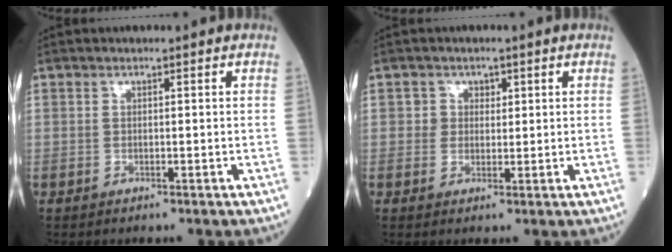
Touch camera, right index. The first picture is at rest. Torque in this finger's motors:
{"motor_torque": [-0.06, -0.02, -0.02, 0.01]}